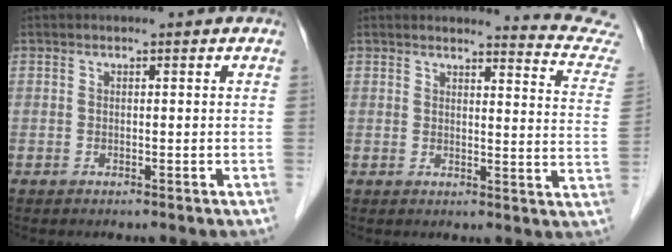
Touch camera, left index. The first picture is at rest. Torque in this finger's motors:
{"motor_torque": [0.79, -1.13, 0.36, 0.03]}